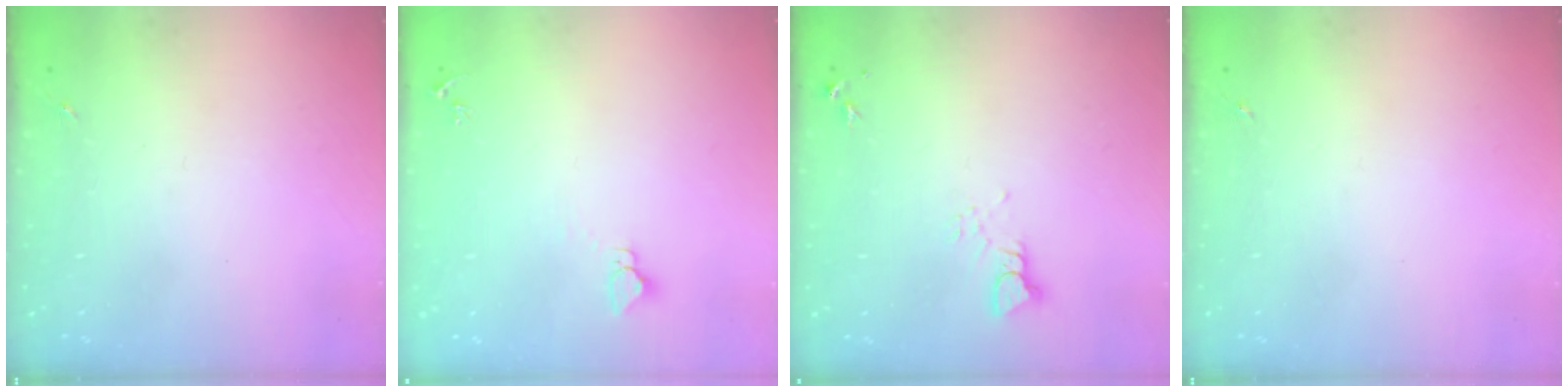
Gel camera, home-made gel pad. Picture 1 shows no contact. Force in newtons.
{"total": 2.8, "press": 2.8, "slide": 0.2}
{"total": 3.4, "press": 3.4, "slide": 0.3}
{"total": 0.0}